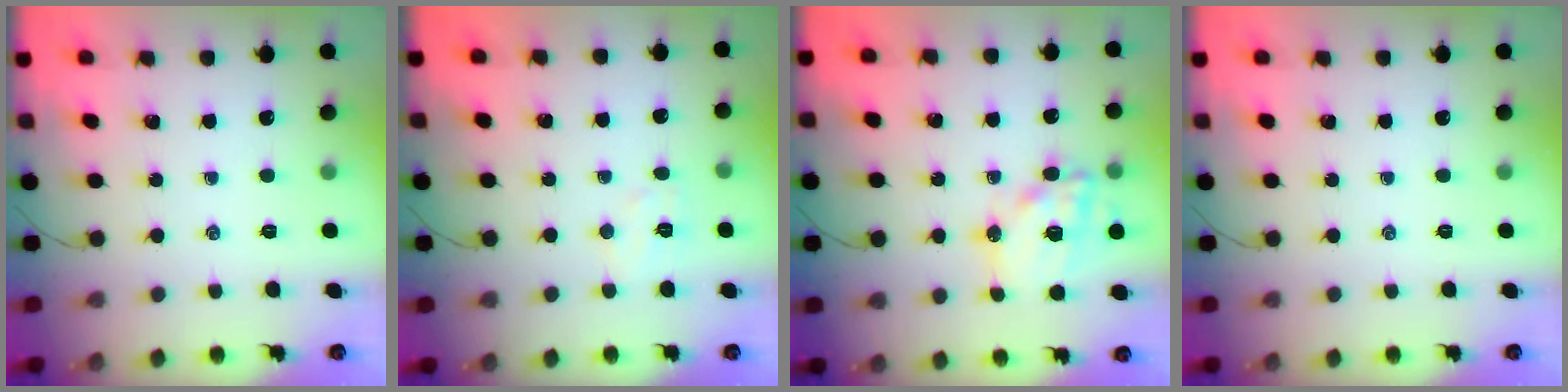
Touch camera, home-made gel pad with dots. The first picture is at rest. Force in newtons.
{"total": 5.3, "press": 5.2, "slide": 0.9}
{"total": 15.6, "press": 15.2, "slide": 3.7}
{"total": 0.0}